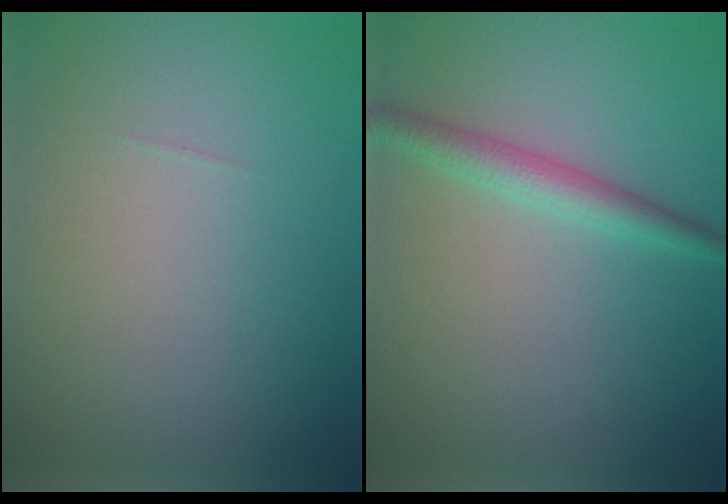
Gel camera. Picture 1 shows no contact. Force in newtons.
{"total": 2.6, "press": 2.6, "slide": 0.1}